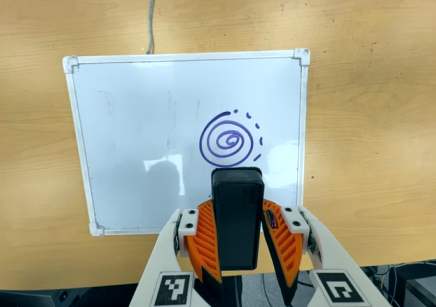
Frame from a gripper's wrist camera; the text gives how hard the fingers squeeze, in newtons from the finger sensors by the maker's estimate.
{"total": 7.2, "left": 6.4, "right": 8.0}